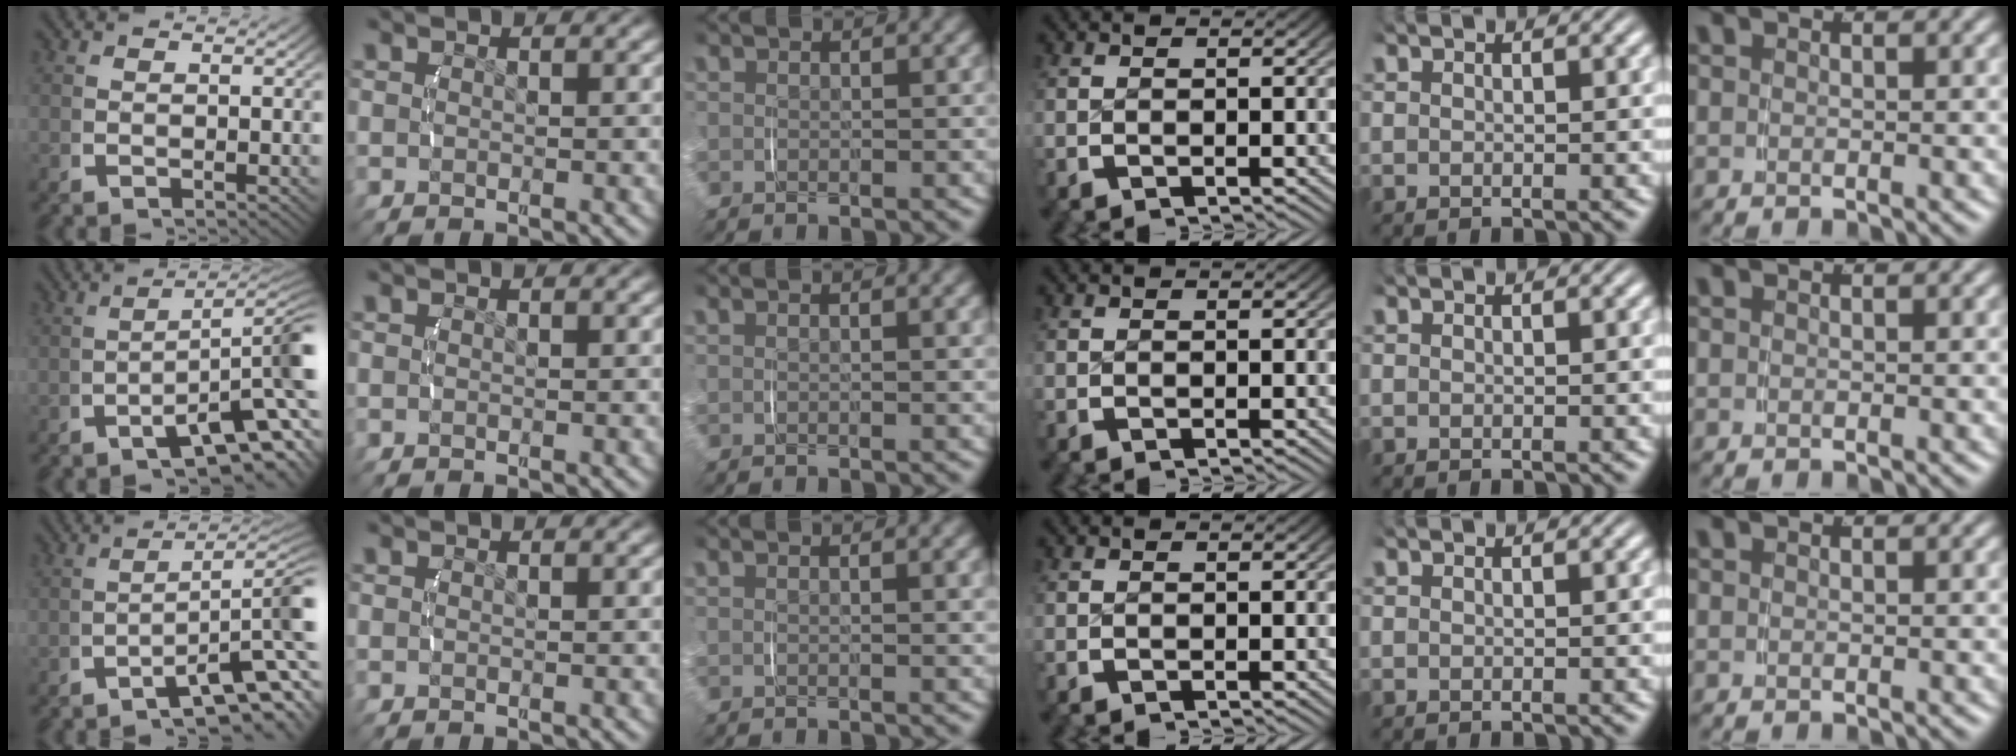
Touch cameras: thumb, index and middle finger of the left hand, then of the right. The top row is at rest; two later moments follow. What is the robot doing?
{"motion": "lift_and_place", "object": "phone"}